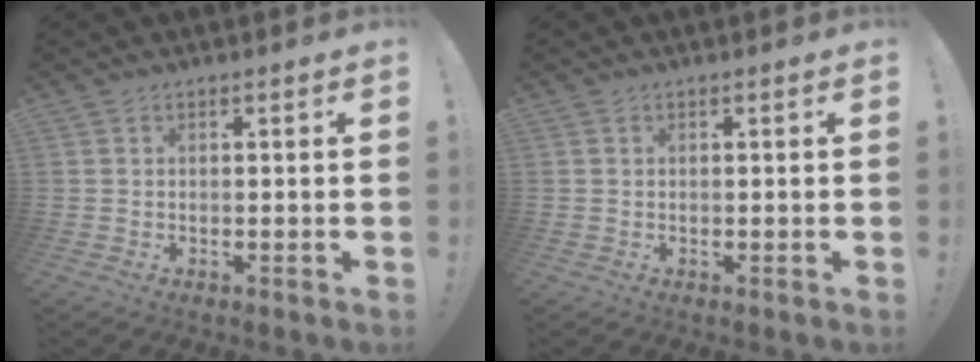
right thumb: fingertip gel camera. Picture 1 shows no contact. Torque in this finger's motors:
{"motor_torque": [-0.29, 0.09, -0.13, 0.14, 0.00]}